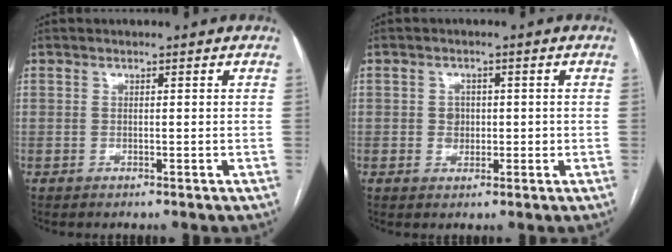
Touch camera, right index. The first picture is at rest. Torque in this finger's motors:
{"motor_torque": [0.37, 0.01, 0.00, 0.03]}